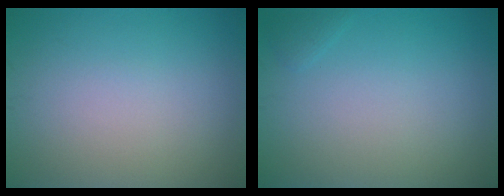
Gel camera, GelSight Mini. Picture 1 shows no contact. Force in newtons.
{"total": 0.5, "press": 0.5, "slide": 0.0}